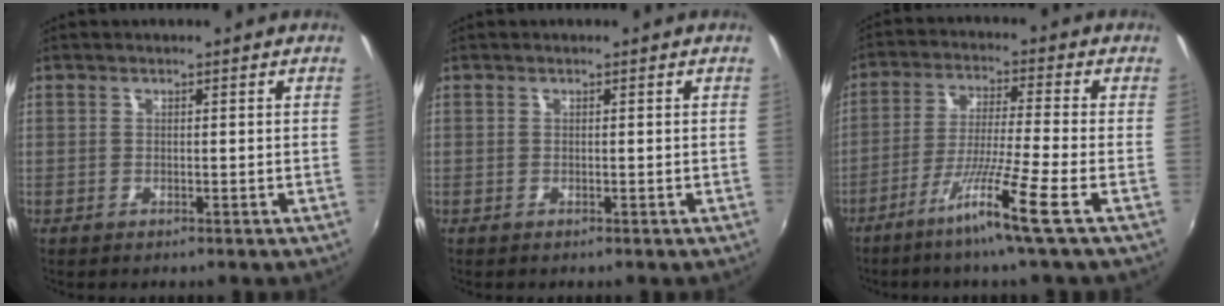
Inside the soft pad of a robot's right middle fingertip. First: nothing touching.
{"total": 0.0}
{"total": 9.2, "force": [-5.3, -2.1, 7.2], "torque": [-0.150, -0.008, -0.100]}